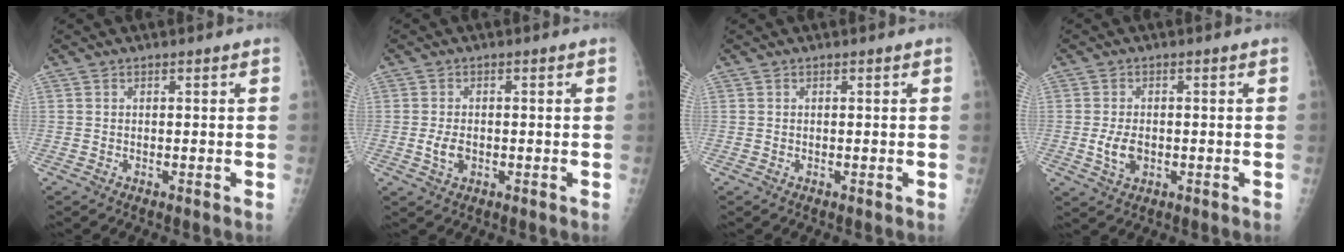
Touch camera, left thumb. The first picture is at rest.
{"total": 3.1, "force": [-0.5, 2.0, 2.3], "torque": [-0.041, -0.002, -0.006]}
{"total": 0.0}
{"total": 4.2, "force": [-0.5, 2.7, 3.2], "torque": [-0.057, -0.003, -0.005]}